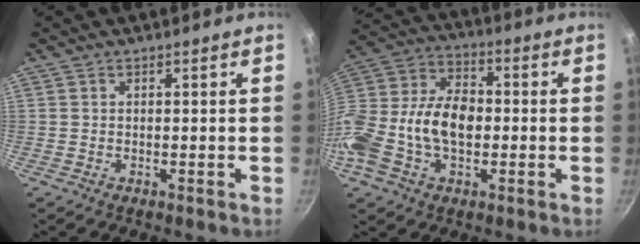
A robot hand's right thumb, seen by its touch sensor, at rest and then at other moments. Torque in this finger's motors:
{"motor_torque": [-0.02, 0.86, 0.75, -0.71, 0.21]}